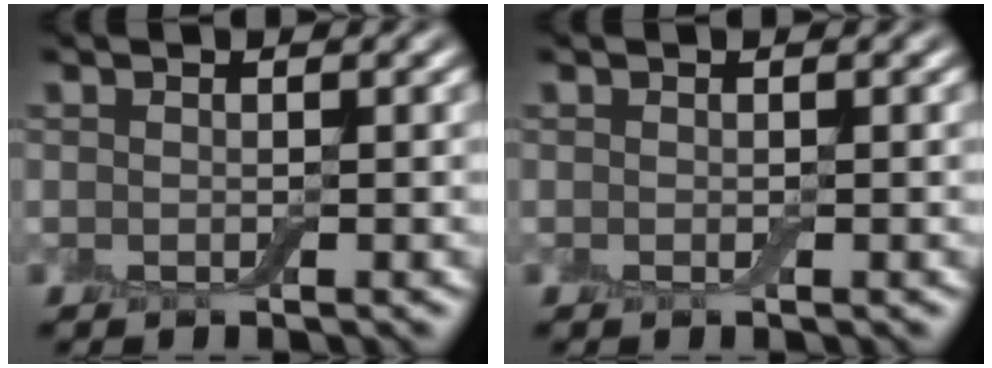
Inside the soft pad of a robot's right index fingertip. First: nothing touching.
{"total": 0.0}